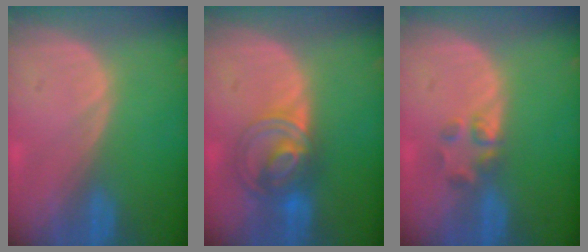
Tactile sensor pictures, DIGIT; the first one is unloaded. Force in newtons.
{"total": 7.1, "press": 6.5, "slide": 2.9}
{"total": 2.6, "press": 2.4, "slide": 0.9}